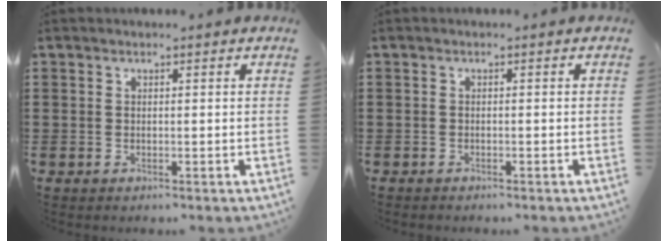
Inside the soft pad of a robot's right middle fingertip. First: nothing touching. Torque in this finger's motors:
{"motor_torque": [-0.02, 0.19, -0.04, 0.00]}